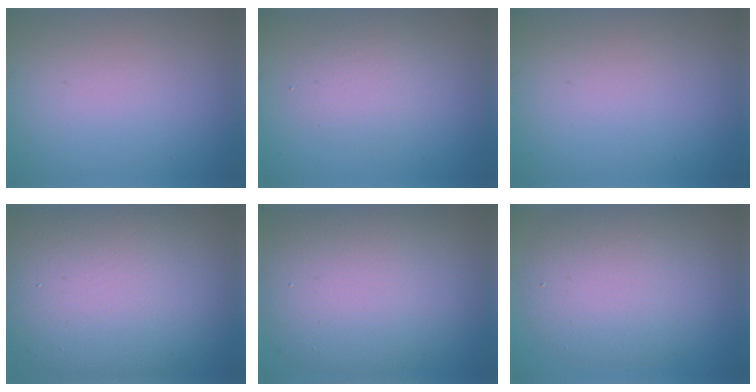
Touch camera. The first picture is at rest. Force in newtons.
{"total": 2.4, "press": 2.4, "slide": 0.2}
{"total": 0.0}
{"total": 15.5, "press": 15.4, "slide": 1.2}
{"total": 11.9, "press": 11.8, "slide": 0.8}
{"total": 7.4, "press": 7.4, "slide": 0.3}